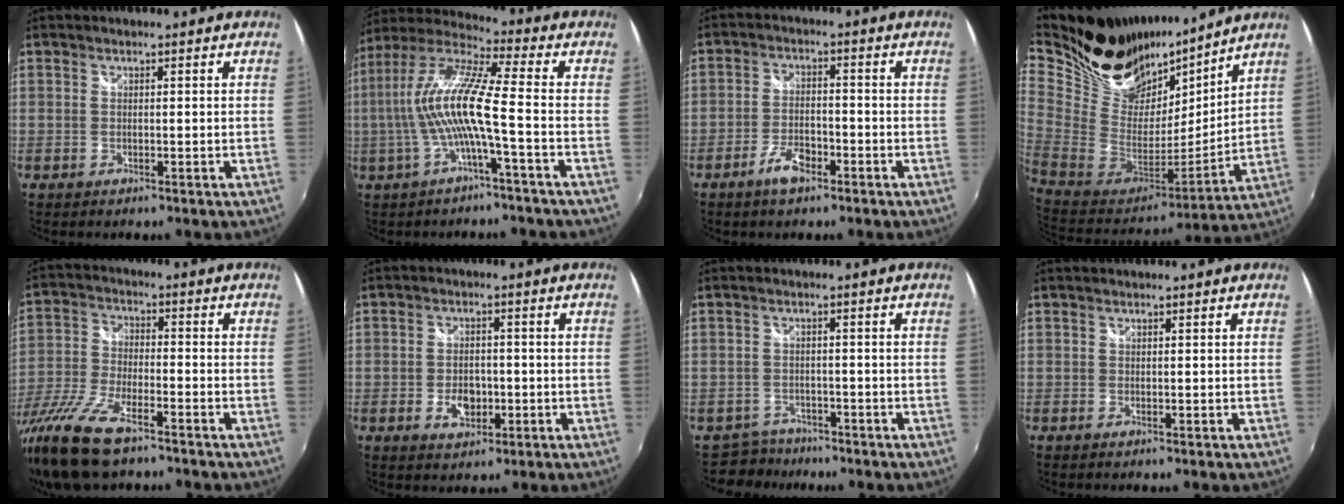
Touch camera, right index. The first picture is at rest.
{"total": 12.8, "force": [-2.3, 0.4, 12.6], "torque": [-0.235, 0.004, -0.042]}
{"total": 5.4, "force": [-3.5, 2.2, 3.4], "torque": [-0.076, 0.000, -0.062]}
{"total": 28.8, "force": [21.6, 13.5, 13.4], "torque": [-0.312, 0.027, 0.379]}
{"total": 15.2, "force": [-10.8, 4.5, 9.6], "torque": [-0.212, -0.042, -0.212]}
{"total": 5.1, "force": [-1.6, 3.6, 3.3], "torque": [-0.065, 0.001, -0.023]}
{"total": 4.4, "force": [-3.5, 2.6, -0.5], "torque": [-0.005, 0.006, -0.061]}
{"total": 0.0}